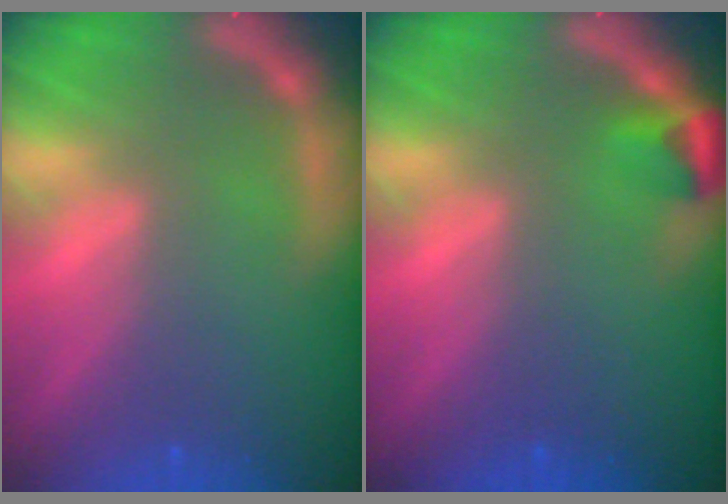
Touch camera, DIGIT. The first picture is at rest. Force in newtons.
{"total": 1.9}